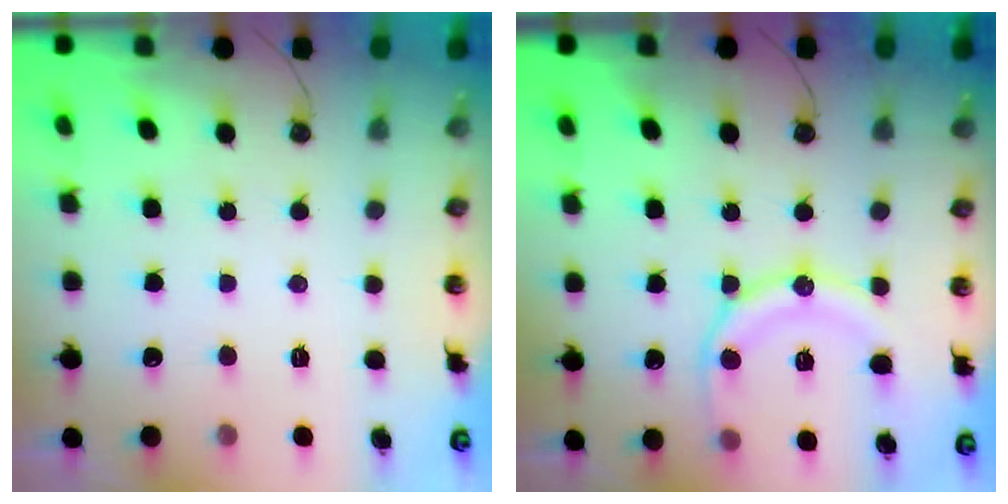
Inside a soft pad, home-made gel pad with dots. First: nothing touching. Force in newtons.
{"total": 14.5, "press": 14.4, "slide": 1.5}